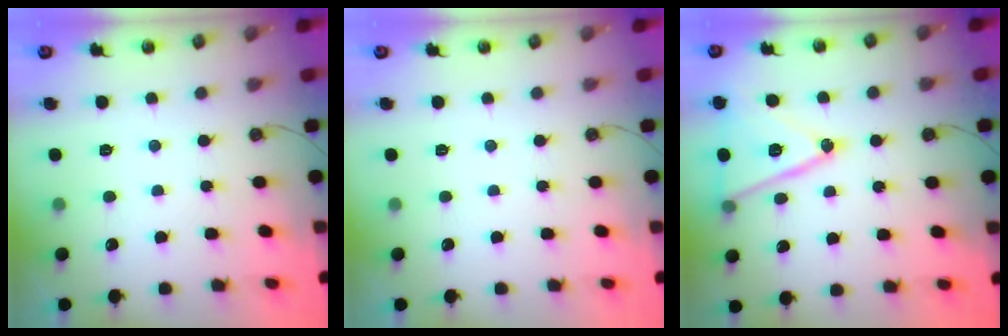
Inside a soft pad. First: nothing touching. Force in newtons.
{"total": 0.0}
{"total": 17.0, "press": 16.7, "slide": 3.4}